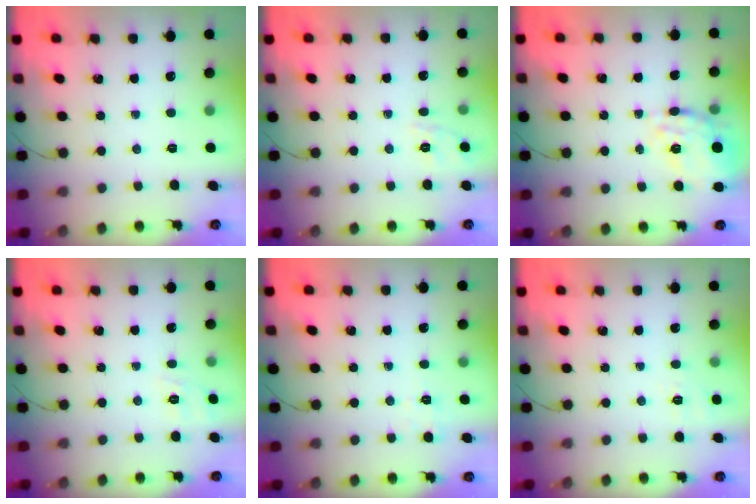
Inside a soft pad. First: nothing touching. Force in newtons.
{"total": 2.0, "press": 0.7, "slide": 1.9}
{"total": 12.5, "press": 12.3, "slide": 2.0}
{"total": 6.9, "press": 6.6, "slide": 1.7}
{"total": 3.0, "press": 2.5, "slide": 1.8}
{"total": 3.7, "press": 3.1, "slide": 2.0}